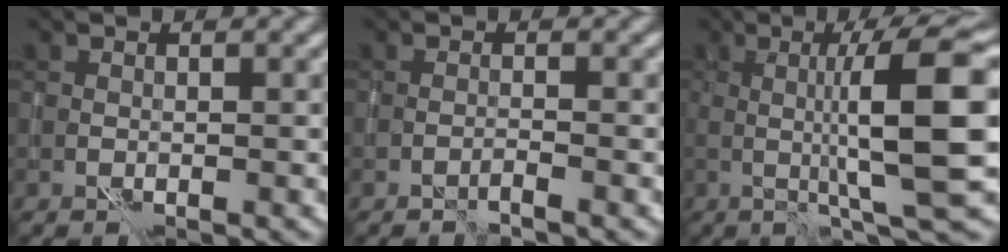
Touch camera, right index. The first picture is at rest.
{"total": 0.8, "force": [-0.8, -0.1, 0.2], "torque": [-0.003, 0.007, -0.017]}
{"total": 10.2, "force": [0.5, 1.6, 10.0], "torque": [-0.132, 0.009, 0.012]}